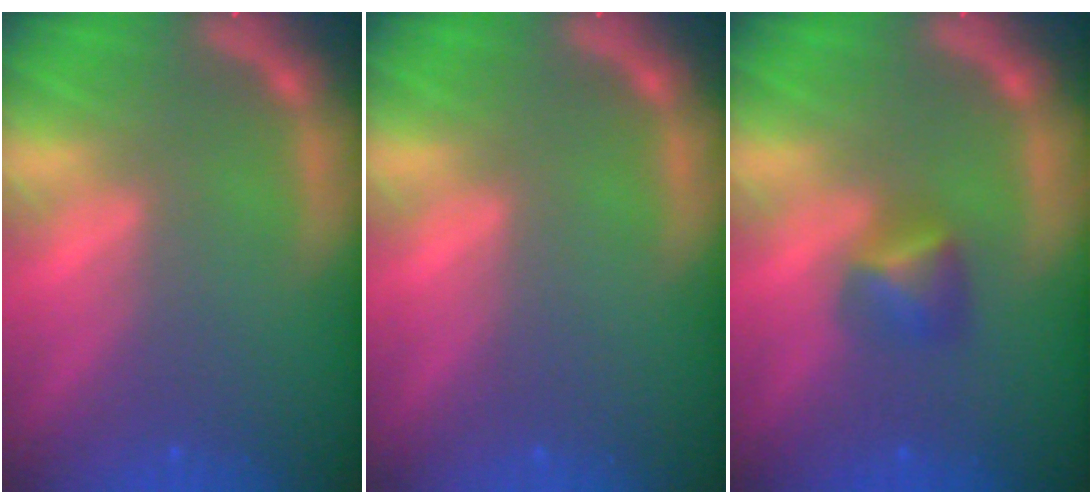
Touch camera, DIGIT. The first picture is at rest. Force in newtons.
{"total": 0.0}
{"total": 2.4}